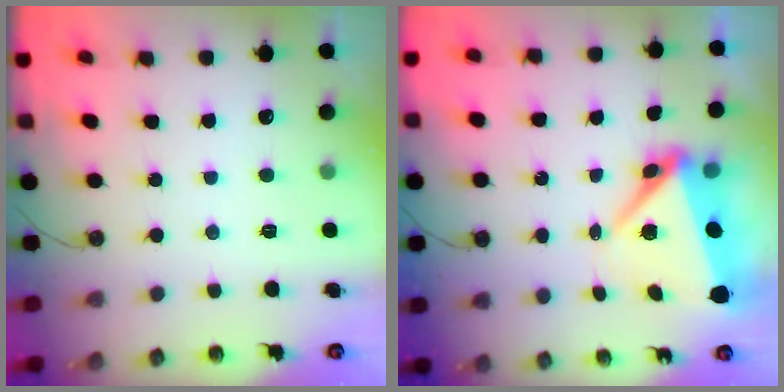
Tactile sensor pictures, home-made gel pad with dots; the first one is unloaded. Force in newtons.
{"total": 8.4, "press": 8.1, "slide": 1.9}